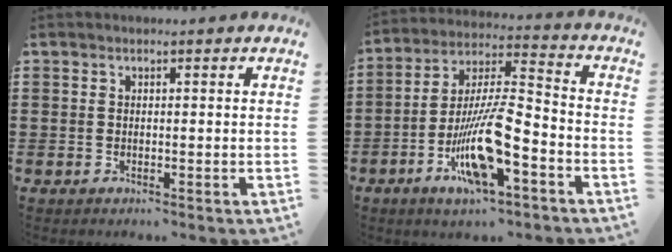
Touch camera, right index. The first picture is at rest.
{"total": 13.2, "force": [-5.8, 3.7, 11.3], "torque": [-0.233, -0.002, -0.109]}